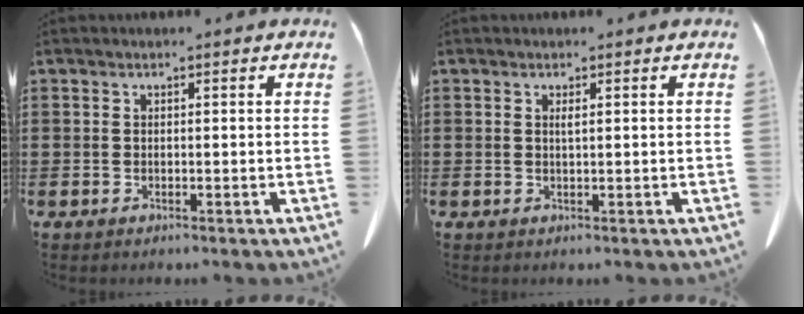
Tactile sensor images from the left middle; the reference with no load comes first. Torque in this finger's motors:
{"motor_torque": [0.02, 0.38, 0.12, 0.13]}